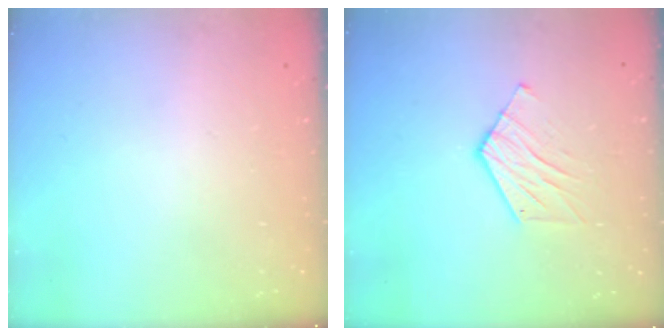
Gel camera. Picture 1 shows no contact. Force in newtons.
{"total": 8.2, "press": 8.2, "slide": 0.3}